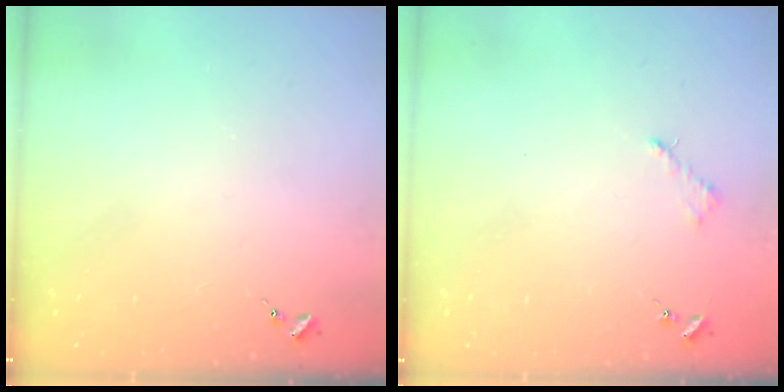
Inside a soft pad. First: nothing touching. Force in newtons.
{"total": 2.6, "press": 2.5, "slide": 0.3}